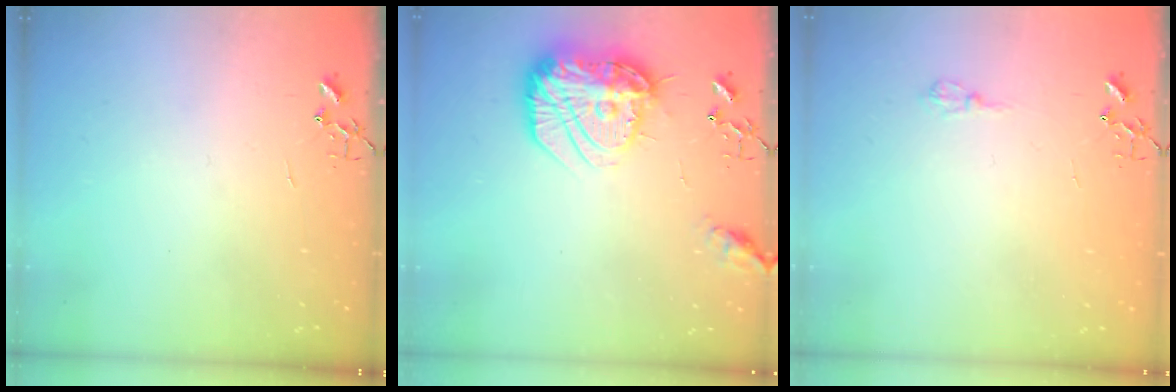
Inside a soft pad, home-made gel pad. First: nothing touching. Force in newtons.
{"total": 19.3, "press": 19.2, "slide": 1.6}
{"total": 6.5, "press": 6.4, "slide": 0.8}